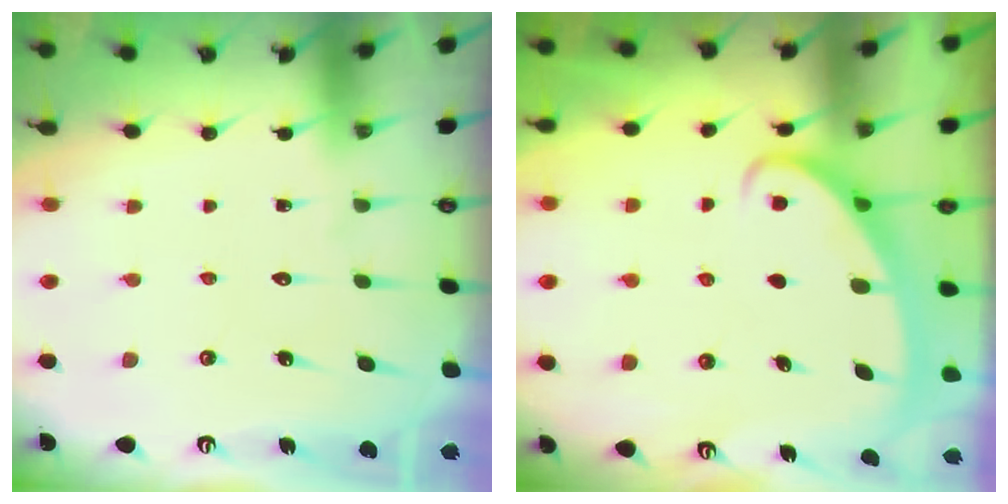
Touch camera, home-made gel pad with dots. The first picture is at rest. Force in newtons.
{"total": 2.7, "press": 2.6, "slide": 0.3}